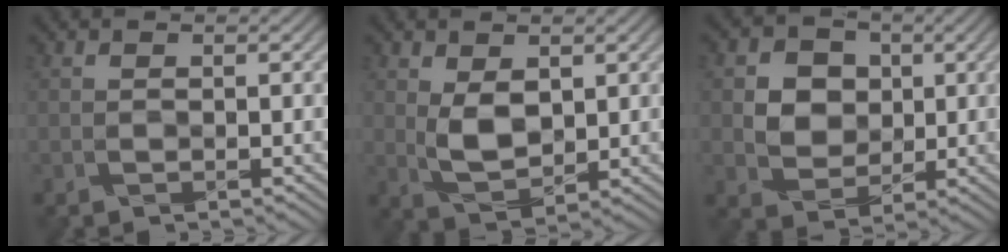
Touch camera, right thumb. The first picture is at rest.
{"total": 4.2, "force": [1.2, 2.6, 3.2], "torque": [-0.074, -0.009, 0.033]}
{"total": 5.4, "force": [1.1, 4.8, 2.3], "torque": [-0.061, -0.001, 0.012]}